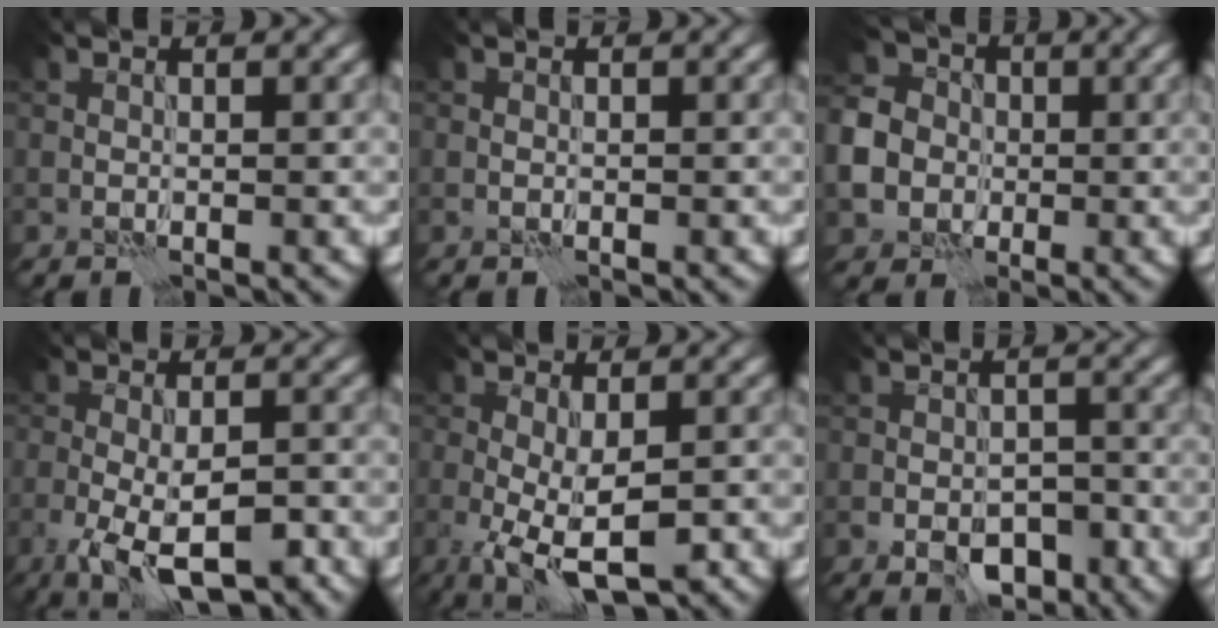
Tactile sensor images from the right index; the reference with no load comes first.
{"total": 0.0}
{"total": 7.0, "force": [-1.4, 6.1, 3.1], "torque": [-0.070, -0.007, -0.040]}
{"total": 8.2, "force": [-4.4, 2.9, 6.3], "torque": [-0.110, -0.015, -0.068]}
{"total": 7.0, "force": [-2.7, 2.5, 6.0], "torque": [-0.113, -0.017, -0.037]}
{"total": 5.1, "force": [-2.9, 2.9, 3.1], "torque": [-0.038, -0.004, -0.046]}